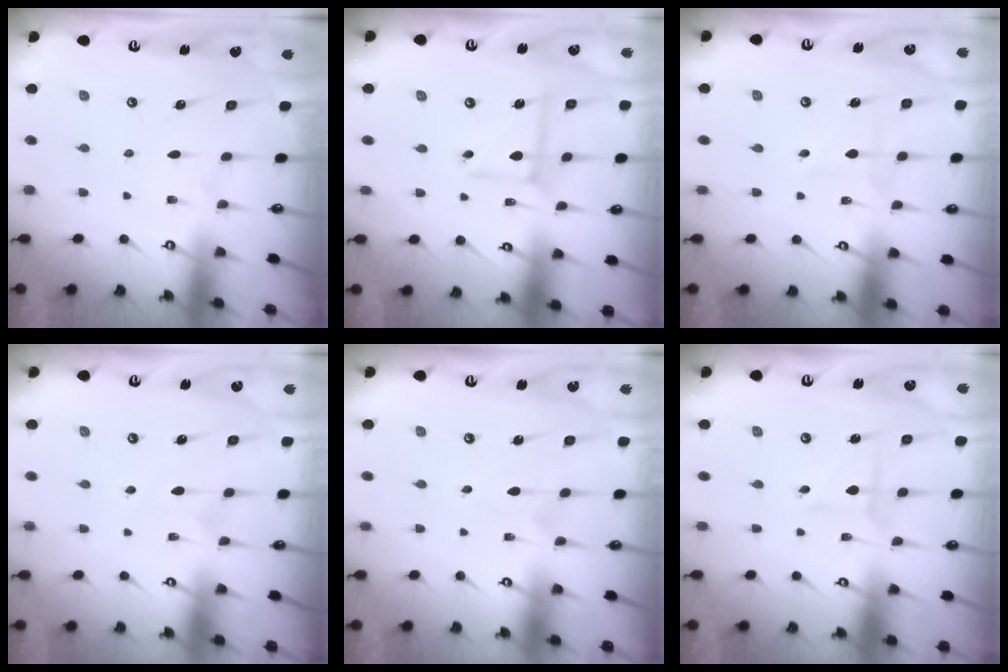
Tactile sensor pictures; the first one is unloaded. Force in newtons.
{"total": 7.3, "press": 7.2, "slide": 0.5}
{"total": 1.9, "press": 1.9, "slide": 0.2}
{"total": 4.6, "press": 4.6, "slide": 0.5}
{"total": 2.6, "press": 2.6, "slide": 0.2}
{"total": 2.8, "press": 2.8, "slide": 0.3}